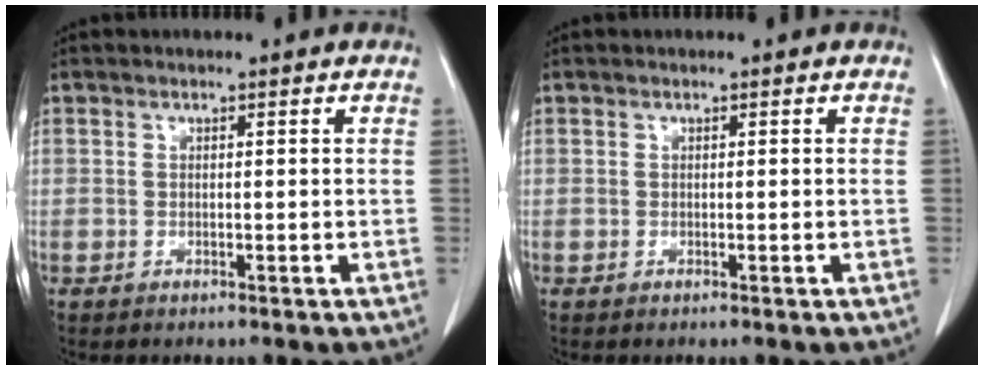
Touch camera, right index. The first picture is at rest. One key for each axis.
{"total": 0.0}